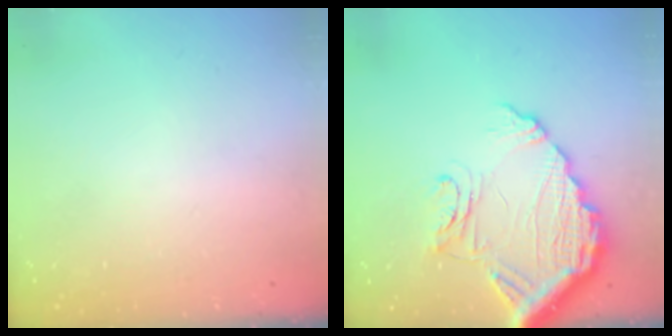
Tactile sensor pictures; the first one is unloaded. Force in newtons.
{"total": 14.9, "press": 14.9, "slide": 1.4}